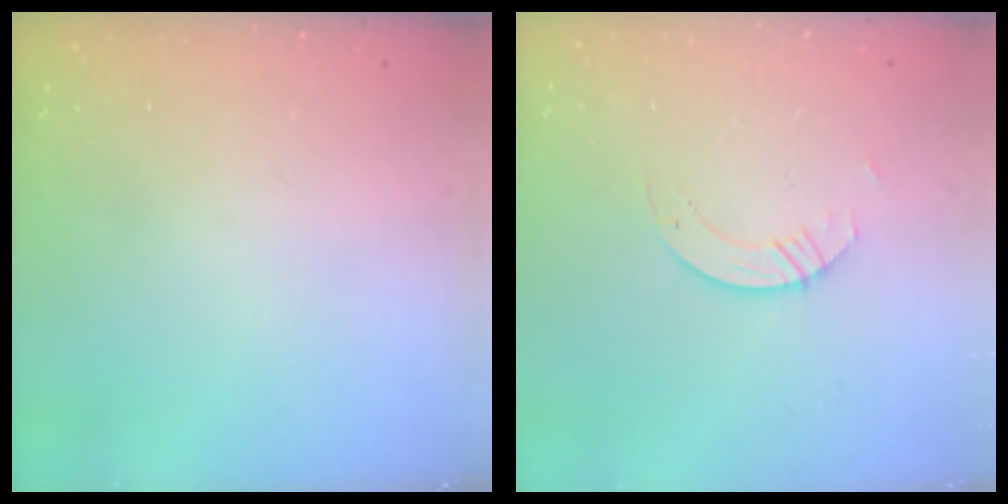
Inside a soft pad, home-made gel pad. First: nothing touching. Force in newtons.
{"total": 2.8, "press": 2.8, "slide": 0.2}